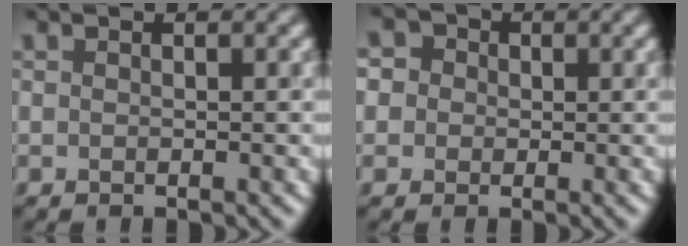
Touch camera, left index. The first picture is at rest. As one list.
[{"total": 2.2, "force": [0.8, 2.0, 0.3], "torque": [-0.005, 0.021, 0.003]}]